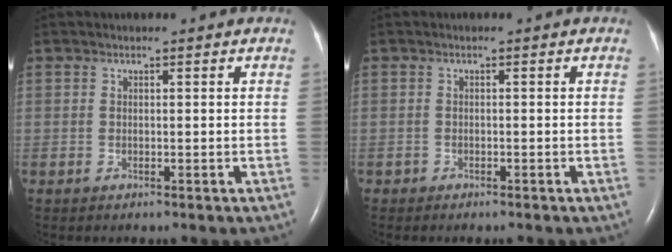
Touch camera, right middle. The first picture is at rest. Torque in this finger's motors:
{"motor_torque": [-0.07, -0.09, 0.00, -0.01]}